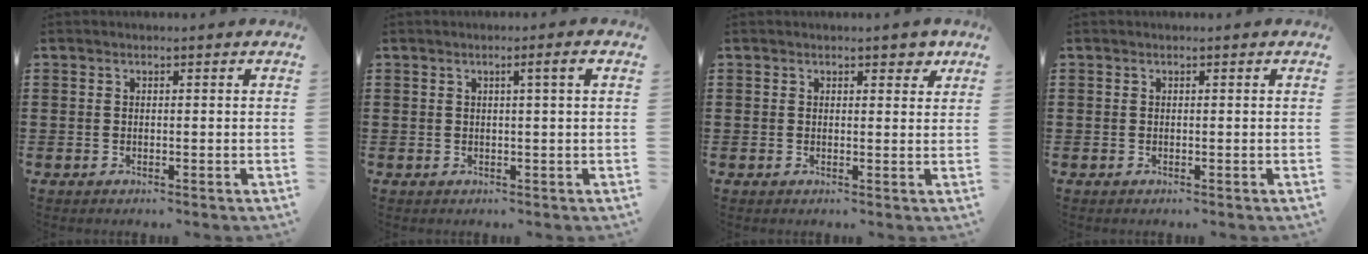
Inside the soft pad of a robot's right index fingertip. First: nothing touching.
{"total": 2.3, "force": [0.7, -0.3, 2.1], "torque": [-0.038, -0.001, 0.008]}
{"total": 2.2, "force": [1.6, 1.0, 1.1], "torque": [-0.001, -0.001, 0.023]}
{"total": 0.0}